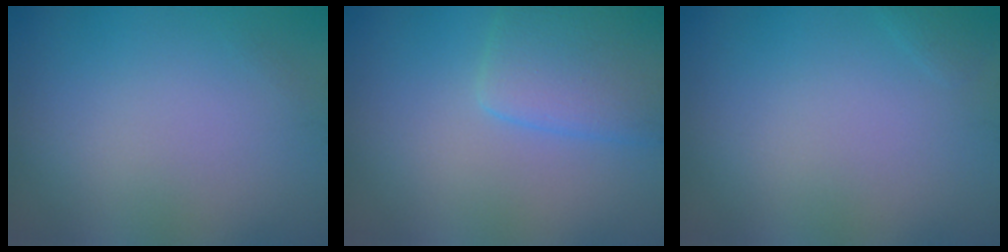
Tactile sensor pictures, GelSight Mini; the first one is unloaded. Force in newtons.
{"total": 4.6, "press": 4.6, "slide": 0.5}
{"total": 0.5, "press": 0.5, "slide": 0.0}